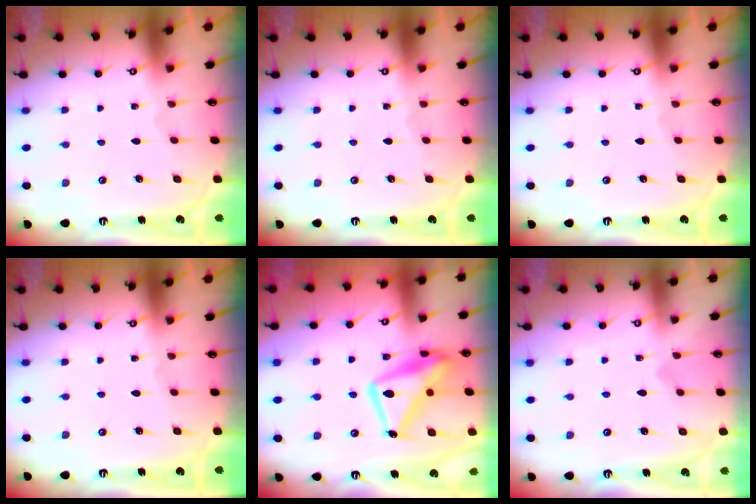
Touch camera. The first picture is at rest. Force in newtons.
{"total": 0.0}
{"total": 0.0}
{"total": 0.0}
{"total": 15.2, "press": 15.1, "slide": 1.3}
{"total": 7.0, "press": 7.0, "slide": 0.5}